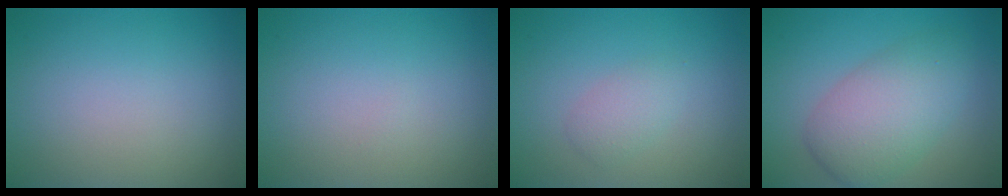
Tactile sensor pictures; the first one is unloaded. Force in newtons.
{"total": 0.0}
{"total": 1.7, "press": 1.7, "slide": 0.1}
{"total": 5.8, "press": 5.8, "slide": 0.3}